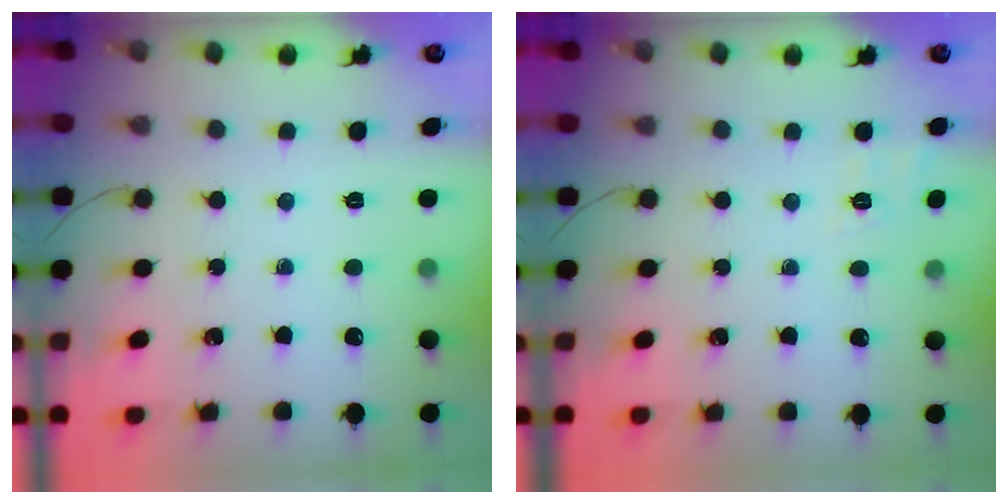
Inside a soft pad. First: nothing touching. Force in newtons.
{"total": 2.9, "press": 2.1, "slide": 2.0}